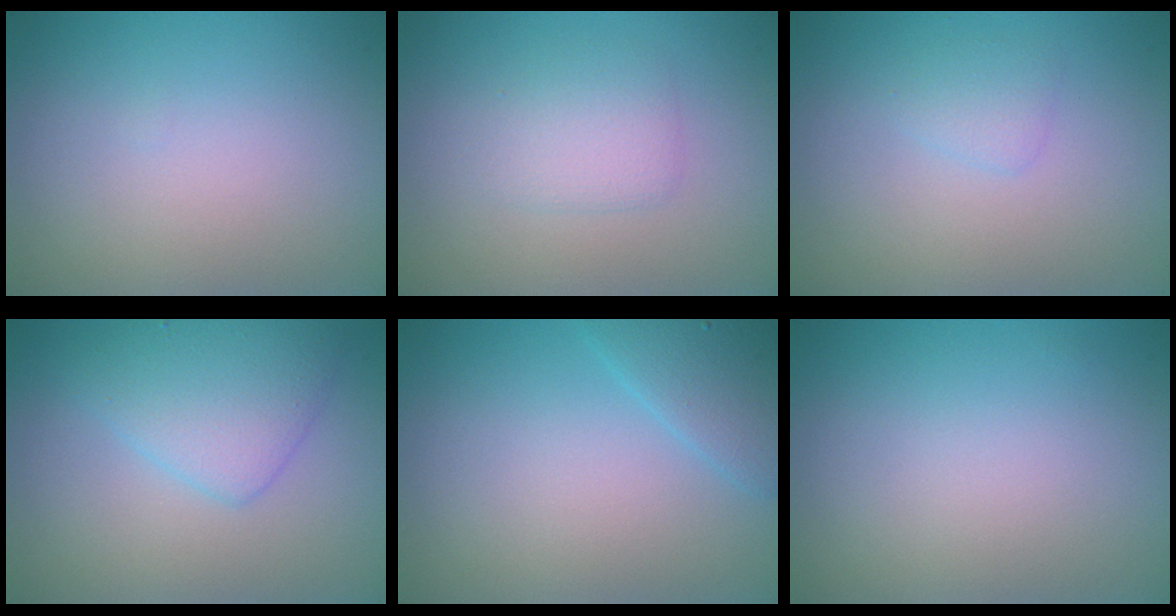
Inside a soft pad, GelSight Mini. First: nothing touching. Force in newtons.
{"total": 2.0, "press": 2.0, "slide": 0.2}
{"total": 1.1, "press": 1.1, "slide": 0.0}
{"total": 3.8, "press": 3.8, "slide": 0.1}
{"total": 2.6, "press": 2.6, "slide": 0.2}
{"total": 0.0}